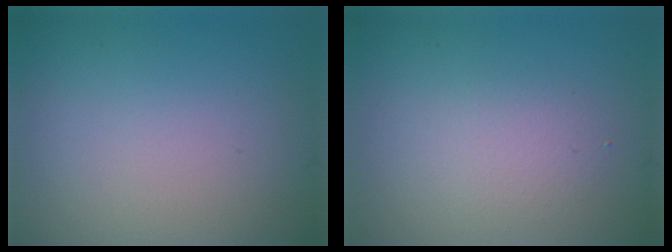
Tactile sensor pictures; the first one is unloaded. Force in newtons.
{"total": 2.2, "press": 2.2, "slide": 0.1}